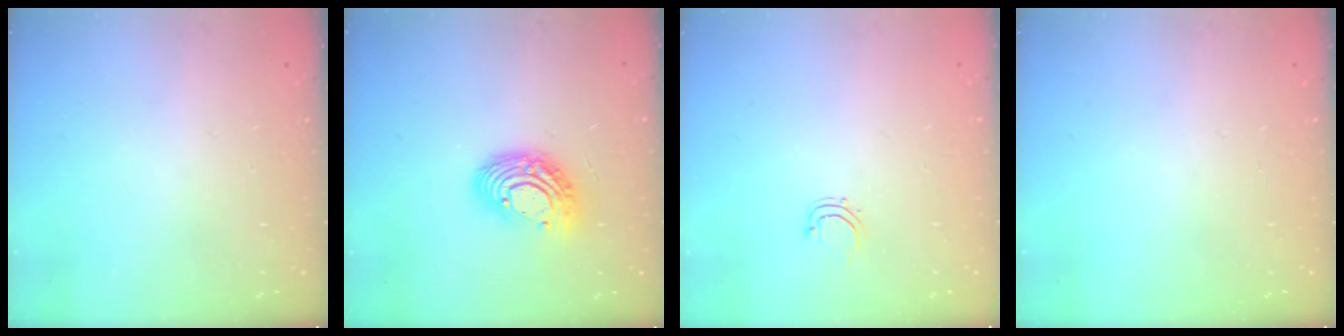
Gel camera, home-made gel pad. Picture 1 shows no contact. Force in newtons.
{"total": 12.3, "press": 12.3, "slide": 1.0}
{"total": 2.8, "press": 2.7, "slide": 0.5}
{"total": 0.0}